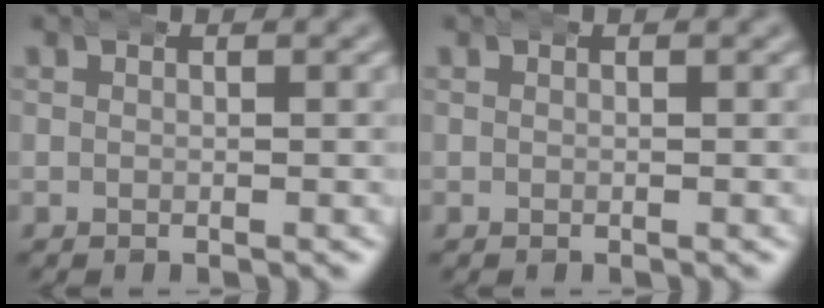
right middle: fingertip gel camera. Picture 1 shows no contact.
{"total": 0.0}